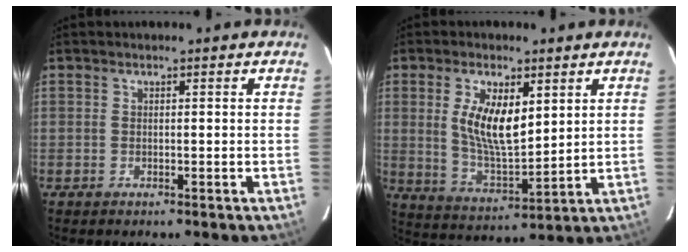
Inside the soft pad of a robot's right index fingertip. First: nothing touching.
{"total": 11.2, "force": [3.3, 4.6, 9.7], "torque": [-0.184, -0.001, 0.072]}